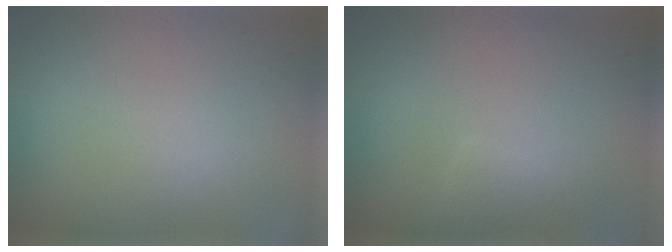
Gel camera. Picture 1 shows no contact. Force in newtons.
{"total": 2.0, "press": 2.0, "slide": 0.1}